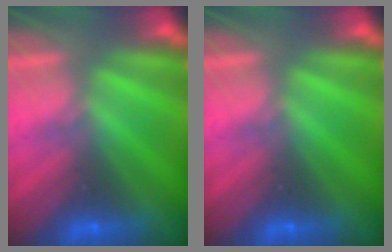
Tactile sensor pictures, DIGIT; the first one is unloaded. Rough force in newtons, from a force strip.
{"total": 0.0}